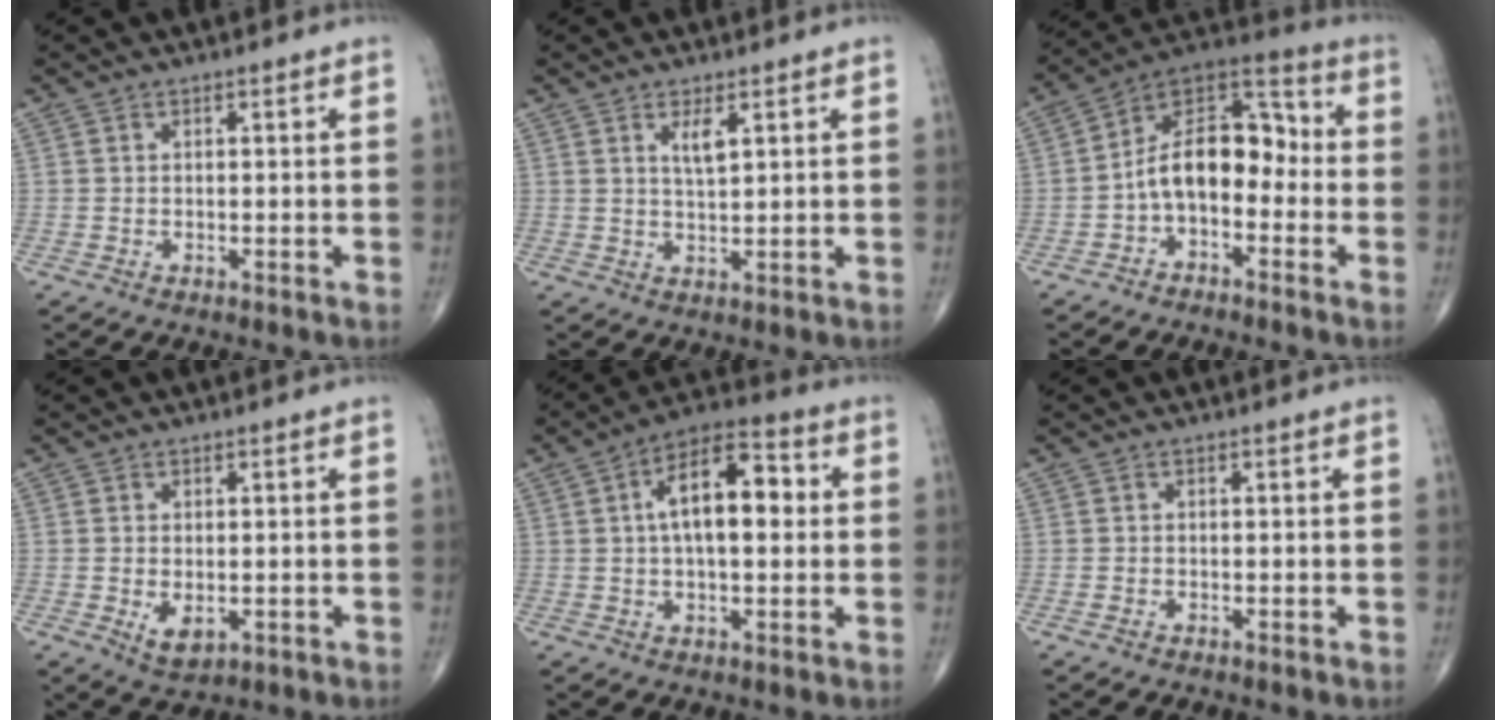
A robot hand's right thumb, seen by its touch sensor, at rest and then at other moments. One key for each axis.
{"total": 3.3, "fx": 1.6, "fy": 0.9, "fz": 2.8, "tx": -0.051, "ty": -0.014, "tz": 0.032}
{"total": 13.1, "fx": -2.5, "fy": 7.9, "fz": 10.1, "tx": -0.141, "ty": 0.063, "tz": -0.057}
{"total": 3.9, "fx": -0.7, "fy": 2.4, "fz": 3.1, "tx": -0.044, "ty": -0.010, "tz": -0.002}
{"total": 13.1, "fx": 1.9, "fy": 6.3, "fz": 11.3, "tx": -0.171, "ty": 0.027, "tz": 0.022}
{"total": 0.5, "fx": -0.3, "fy": 0.4, "fz": 0.2, "tx": -0.002, "ty": 0.003, "tz": -0.007}